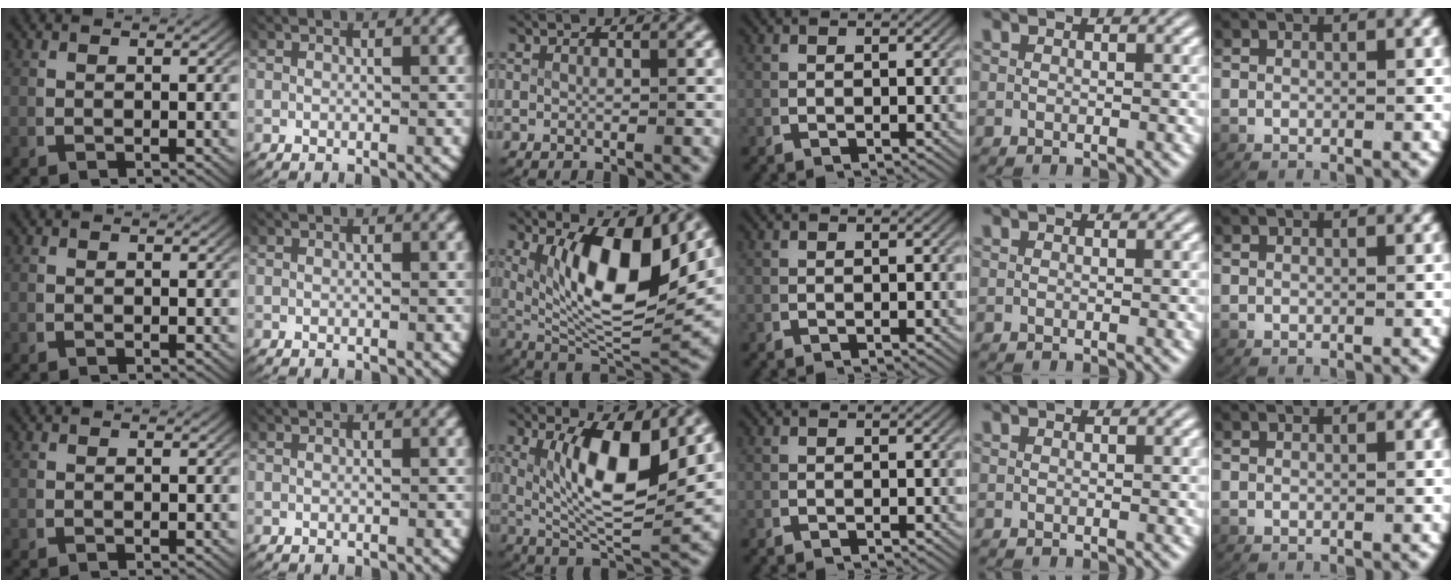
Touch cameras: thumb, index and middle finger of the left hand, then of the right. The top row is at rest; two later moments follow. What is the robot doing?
{"motion": "lift_and_place", "object": "plastic wrap"}